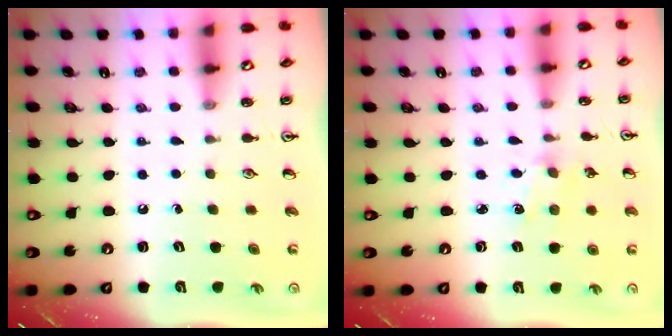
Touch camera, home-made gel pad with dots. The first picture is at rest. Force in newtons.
{"total": 1.8, "press": 1.8, "slide": 0.4}